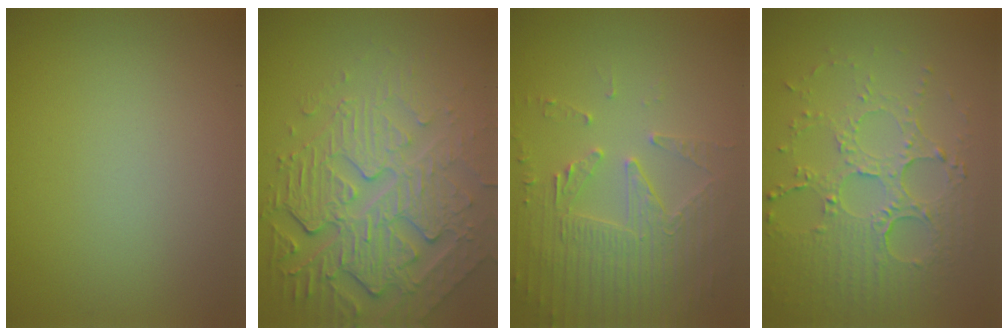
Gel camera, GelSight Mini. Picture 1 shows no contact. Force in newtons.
{"total": 7.2, "press": 5.3, "slide": 4.9}
{"total": 4.2, "press": 3.6, "slide": 2.3}
{"total": 5.5, "press": 3.8, "slide": 4.0}